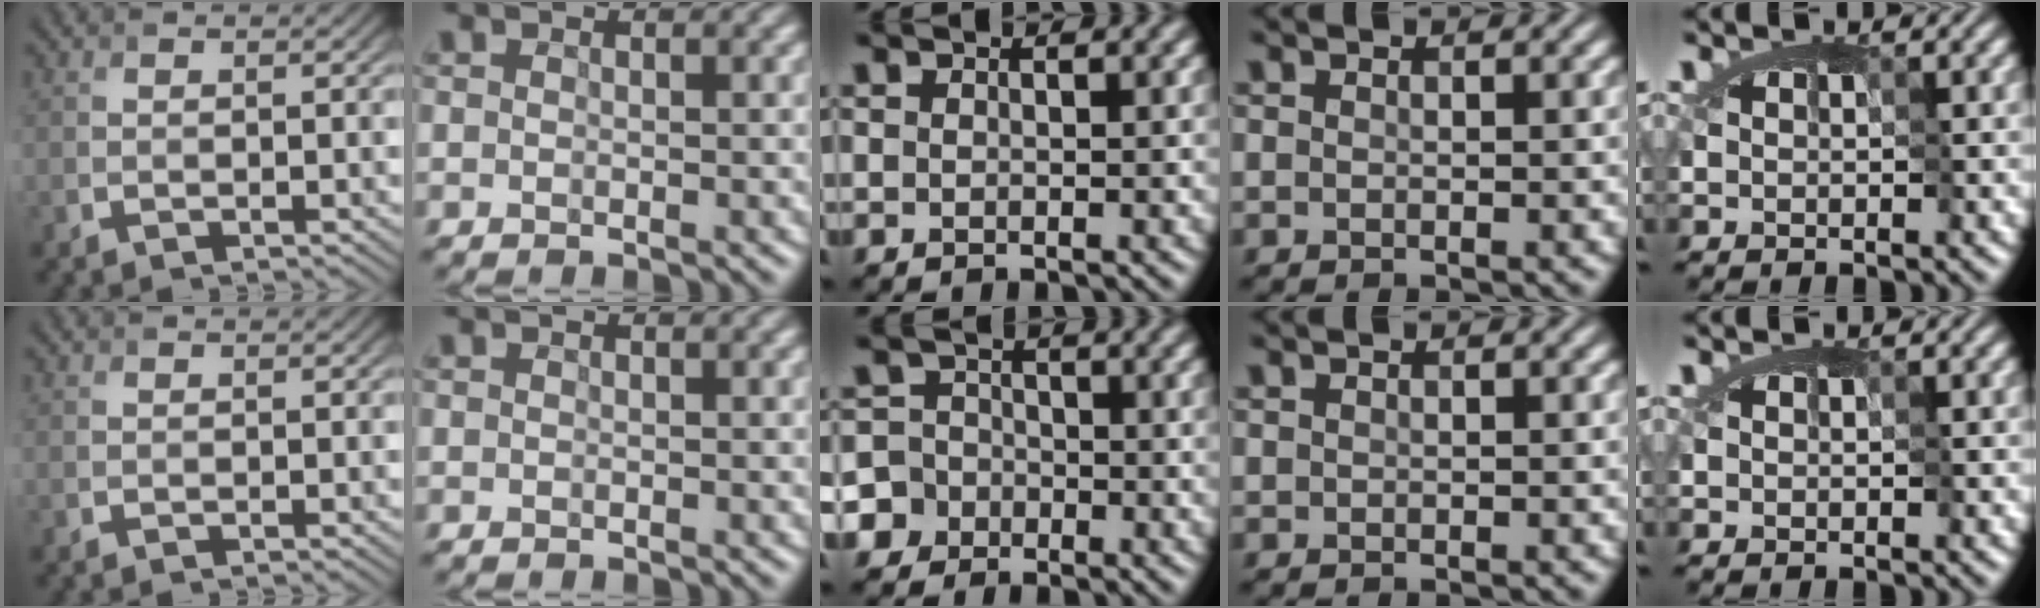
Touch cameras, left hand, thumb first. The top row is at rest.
{"middle": {"total": 7.1, "force": [-3.8, 6.0, 1.0], "torque": [-0.023, 0.001, -0.099]}}